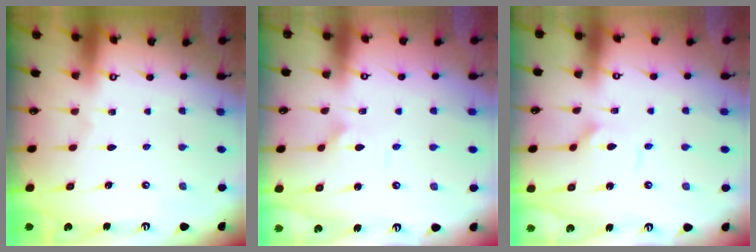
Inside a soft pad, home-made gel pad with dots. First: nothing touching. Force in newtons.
{"total": 2.4, "press": 2.4, "slide": 0.0}
{"total": 4.8, "press": 4.8, "slide": 0.4}